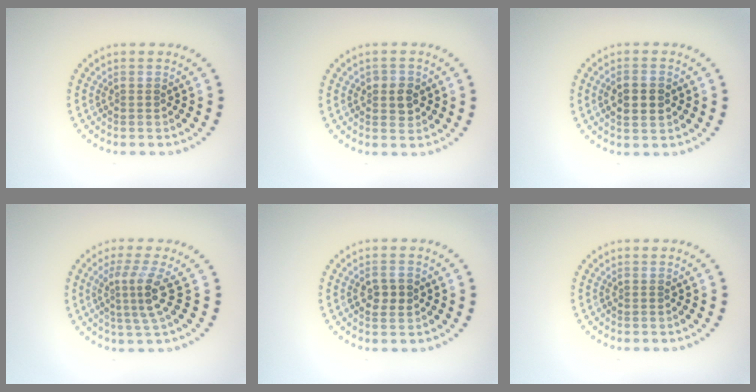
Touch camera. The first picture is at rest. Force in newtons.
{"total": 2.0, "press": 1.9, "slide": 0.4}
{"total": 2.7, "press": 2.7, "slide": 0.3}
{"total": 3.4, "press": 2.4, "slide": 2.5}
{"total": 2.2, "press": 2.2, "slide": 0.2}
{"total": 0.0}